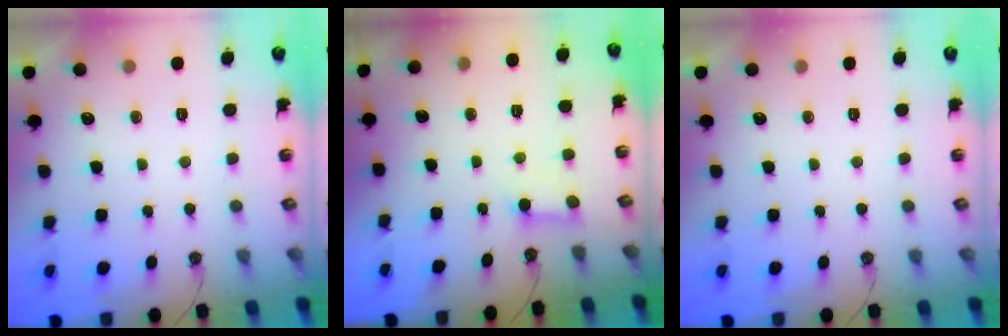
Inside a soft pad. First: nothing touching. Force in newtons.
{"total": 3.4, "press": 3.4, "slide": 0.5}
{"total": 0.0}